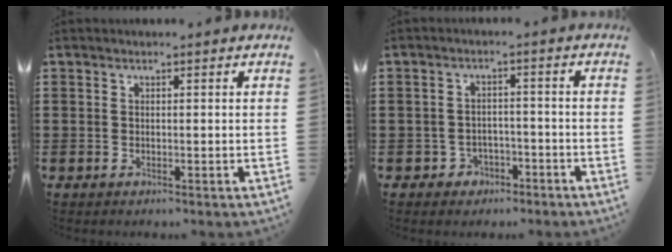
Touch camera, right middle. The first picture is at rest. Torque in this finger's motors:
{"motor_torque": [0.81, 1.07, -0.07, -0.01]}